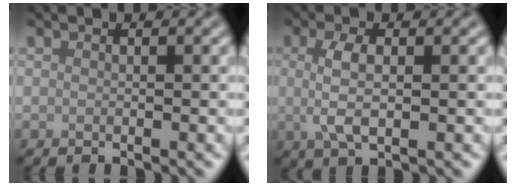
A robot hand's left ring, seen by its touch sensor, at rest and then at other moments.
{"total": 3.3, "force": [0.2, 1.3, 3.1], "torque": [-0.067, -0.001, 0.003]}